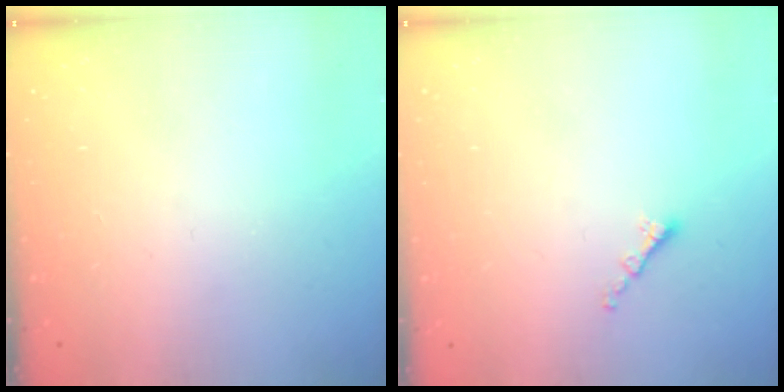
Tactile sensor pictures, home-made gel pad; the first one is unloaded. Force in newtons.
{"total": 1.4, "press": 1.3, "slide": 0.5}